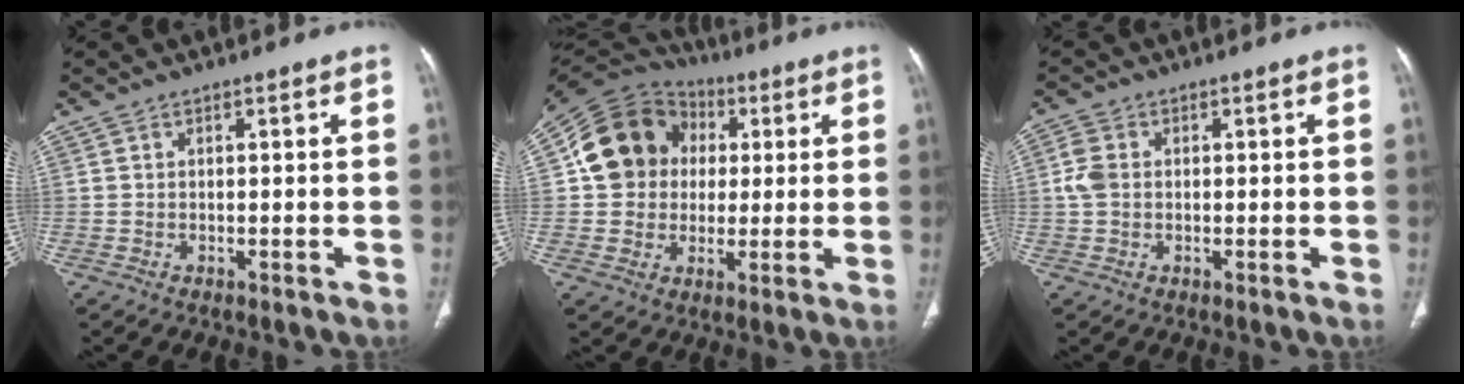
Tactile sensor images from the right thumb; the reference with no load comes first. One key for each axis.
{"total": 15.4, "fx": 2.4, "fy": 13.4, "fz": 7.1, "tx": -0.104, "ty": 0.020, "tz": 0.037}
{"total": 3.5, "fx": 0.1, "fy": 2.6, "fz": 2.4, "tx": -0.061, "ty": 0.007, "tz": -0.002}